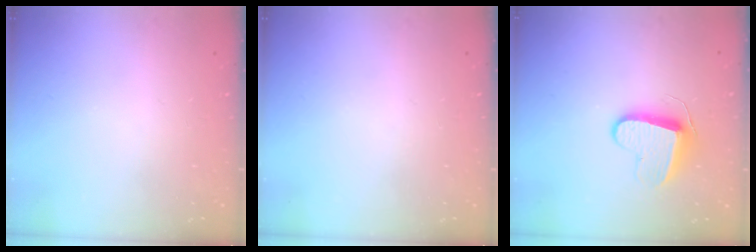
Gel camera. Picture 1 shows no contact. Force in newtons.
{"total": 0.0}
{"total": 9.0, "press": 9.0, "slide": 0.1}